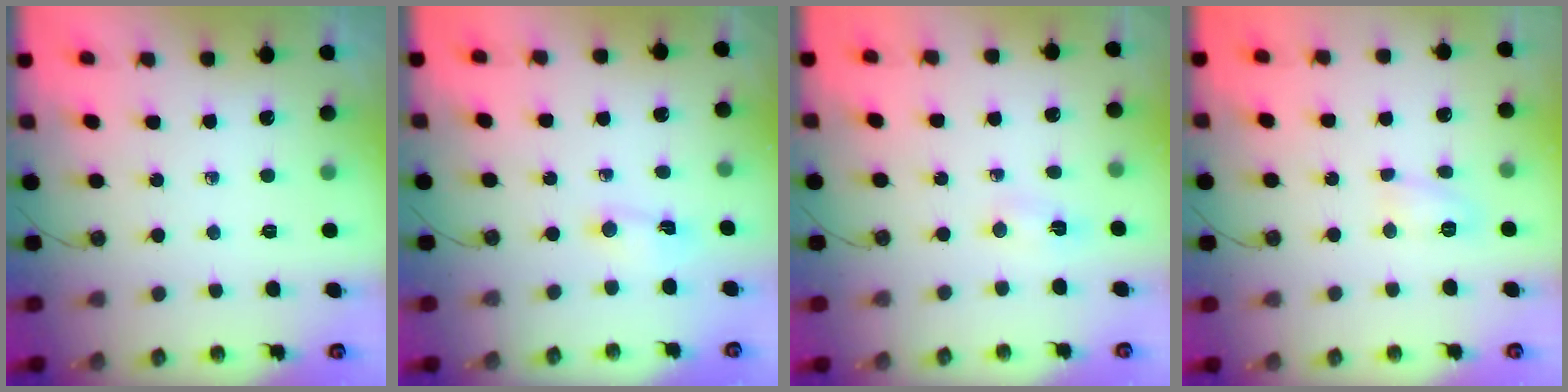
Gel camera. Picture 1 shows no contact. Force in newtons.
{"total": 2.8, "press": 1.9, "slide": 2.1}
{"total": 2.0, "press": 1.5, "slide": 1.3}
{"total": 4.7, "press": 4.7, "slide": 0.6}